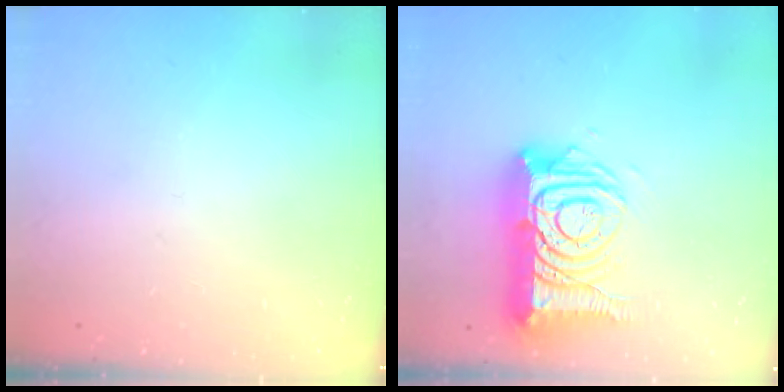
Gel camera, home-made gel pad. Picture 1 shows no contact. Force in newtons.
{"total": 18.4, "press": 18.2, "slide": 2.0}